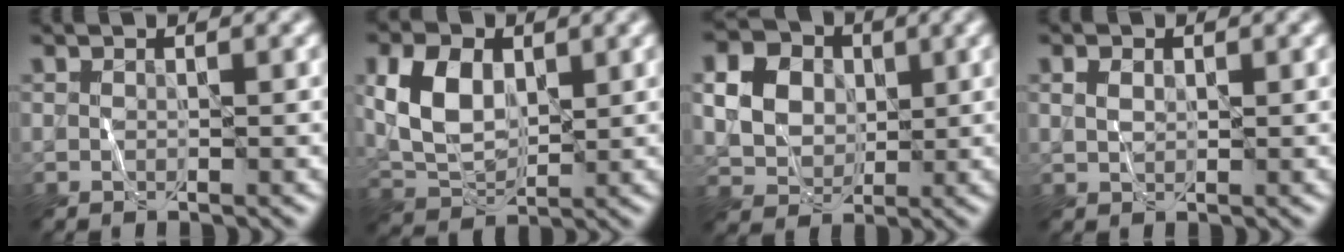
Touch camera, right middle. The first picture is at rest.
{"total": 6.0, "force": [1.2, 3.9, 4.4], "torque": [-0.096, 0.006, 0.026]}
{"total": 9.8, "force": [2.6, 8.2, 4.6], "torque": [-0.111, 0.026, 0.051]}
{"total": 1.3, "force": [0.3, 0.9, 0.9], "torque": [-0.019, 0.003, 0.009]}